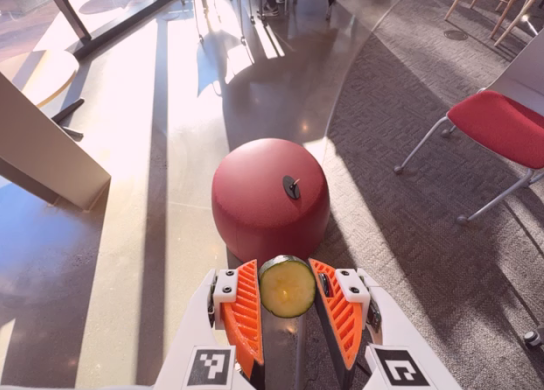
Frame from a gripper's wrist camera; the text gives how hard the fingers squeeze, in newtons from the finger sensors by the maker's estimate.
{"total": 6.9, "left": 6.6, "right": 7.3}